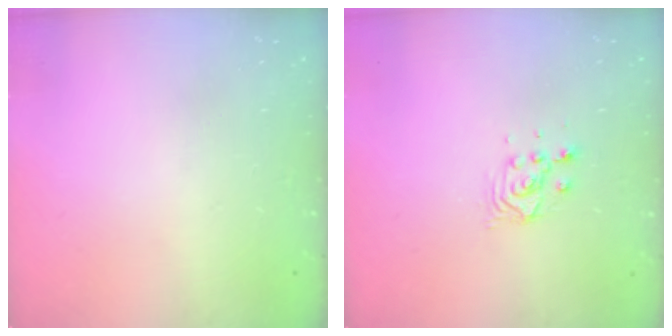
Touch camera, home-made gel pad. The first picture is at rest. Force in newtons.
{"total": 4.4, "press": 4.4, "slide": 0.2}